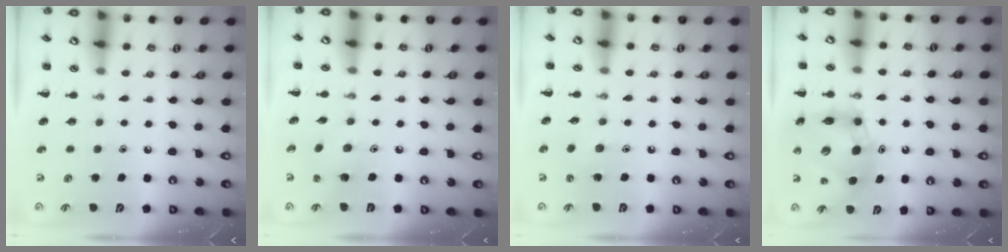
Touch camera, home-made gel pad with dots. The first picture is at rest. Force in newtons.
{"total": 1.9, "press": 1.8, "slide": 0.7}
{"total": 4.0, "press": 3.8, "slide": 1.2}
{"total": 11.6, "press": 11.1, "slide": 3.1}